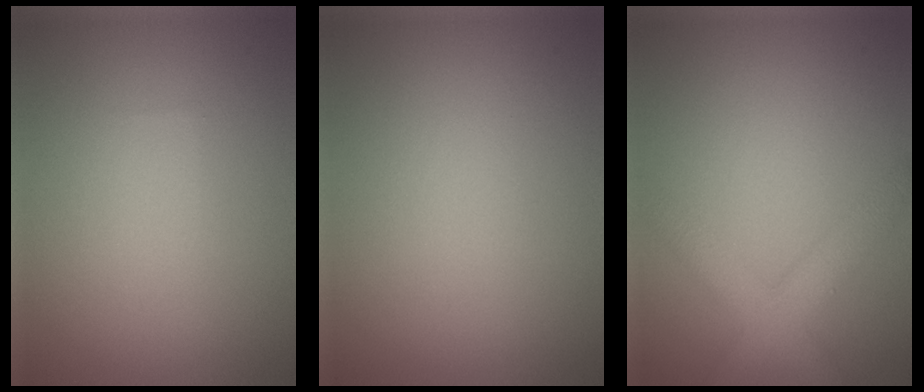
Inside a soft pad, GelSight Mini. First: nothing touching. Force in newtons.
{"total": 0.0}
{"total": 4.6, "press": 4.6, "slide": 0.3}